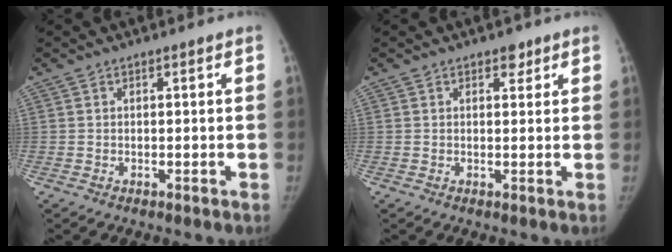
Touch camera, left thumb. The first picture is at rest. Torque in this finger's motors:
{"motor_torque": [0.33, -0.29, 0.51, -0.01, 0.05]}